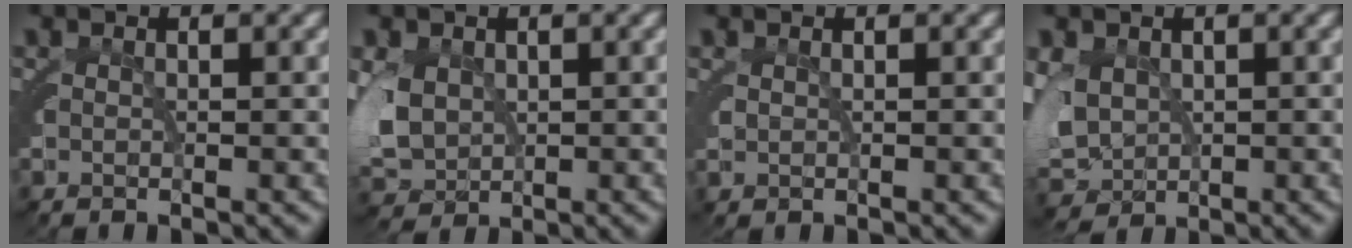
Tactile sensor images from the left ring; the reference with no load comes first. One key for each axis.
{"total": 5.8, "fx": 0.6, "fy": 4.9, "fz": 2.9, "tx": -0.096, "ty": -0.021, "tz": 0.025}
{"total": 0.8, "fx": 0.8, "fy": 0.1, "fz": 0.1, "tx": -0.009, "ty": 0.005, "tz": 0.015}
{"total": 6.6, "fx": -0.1, "fy": 5.9, "fz": 3.1, "tx": -0.096, "ty": -0.032, "tz": 0.015}